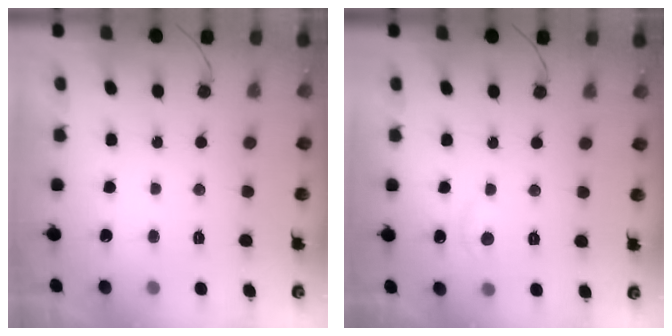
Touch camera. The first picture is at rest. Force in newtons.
{"total": 5.8, "press": 5.8, "slide": 0.7}